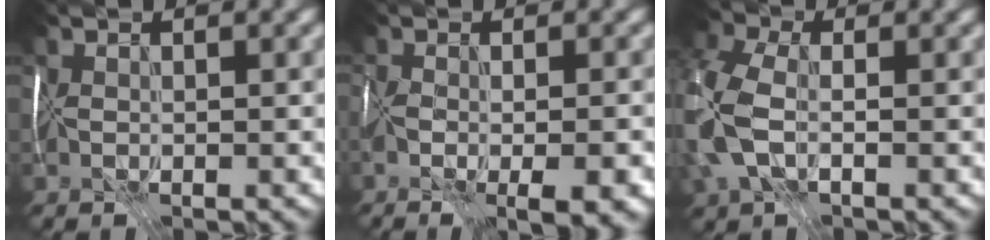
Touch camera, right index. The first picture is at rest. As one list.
[{"total": 6.3, "force": [-2.6, 2.3, 5.2], "torque": [-0.073, -0.011, -0.026]}, {"total": 9.0, "force": [-1.2, 5.9, 6.6], "torque": [-0.190, -0.001, -0.032]}]